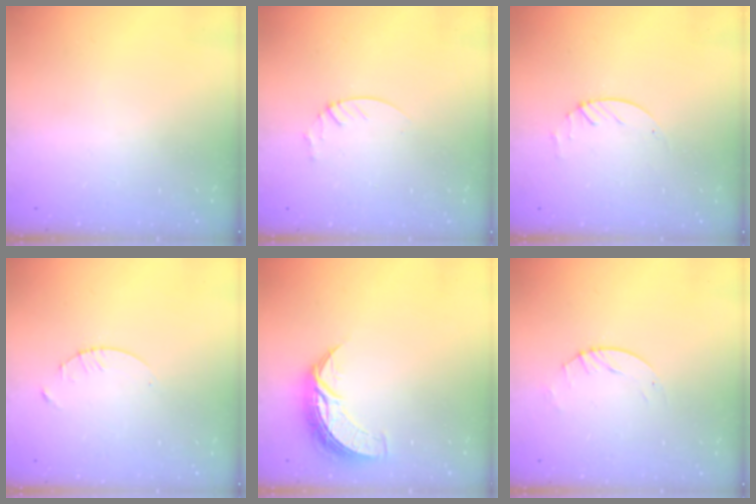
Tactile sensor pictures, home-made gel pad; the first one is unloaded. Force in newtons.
{"total": 2.1, "press": 2.1, "slide": 0.2}
{"total": 1.9, "press": 1.9, "slide": 0.3}
{"total": 1.3, "press": 1.3, "slide": 0.2}
{"total": 8.2, "press": 8.2, "slide": 0.7}
{"total": 2.8, "press": 2.8, "slide": 0.4}